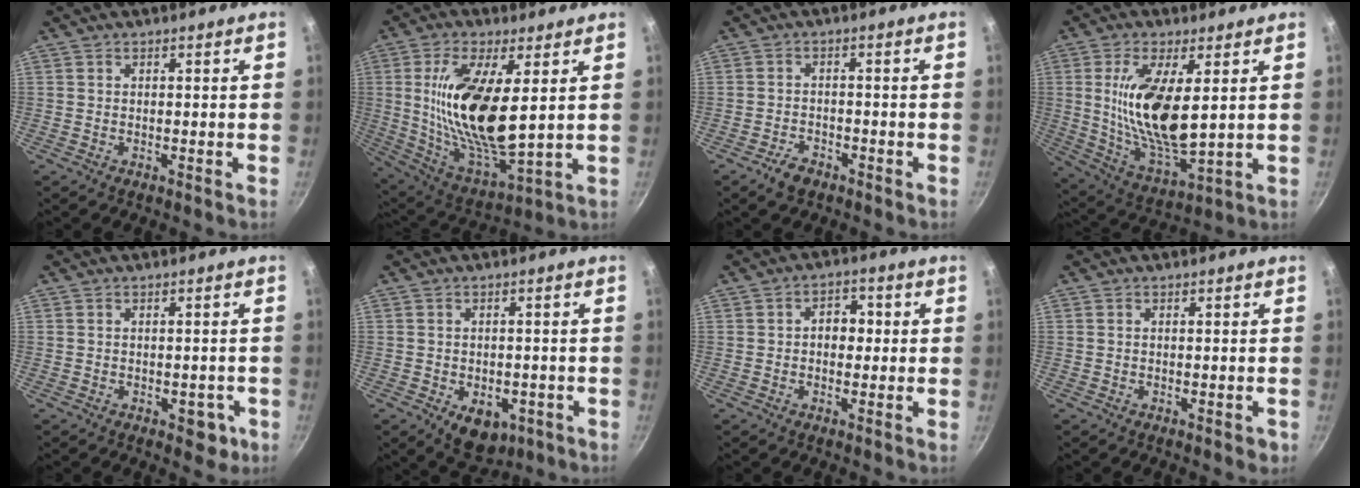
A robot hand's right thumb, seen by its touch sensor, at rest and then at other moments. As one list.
[{"total": 20.3, "force": [3.5, 7.7, 18.5], "torque": [-0.351, -0.032, 0.073]}, {"total": 3.7, "force": [-2.6, 2.0, 1.8], "torque": [-0.030, 0.021, -0.043]}, {"total": 16.7, "force": [3.0, 6.5, 15.1], "torque": [-0.285, -0.028, 0.064]}, {"total": 4.2, "force": [-1.6, 2.6, 2.9], "torque": [-0.012, 0.014, -0.010]}, {"total": 8.1, "force": [-3.1, 5.4, 5.2], "torque": [-0.044, 0.007, -0.028]}, {"total": 4.9, "force": [0.2, 3.7, 3.2], "torque": [-0.016, 0.012, -0.003]}, {"total": 1.9, "force": [-0.7, 0.9, 1.4], "torque": [-0.013, 0.005, -0.008]}]